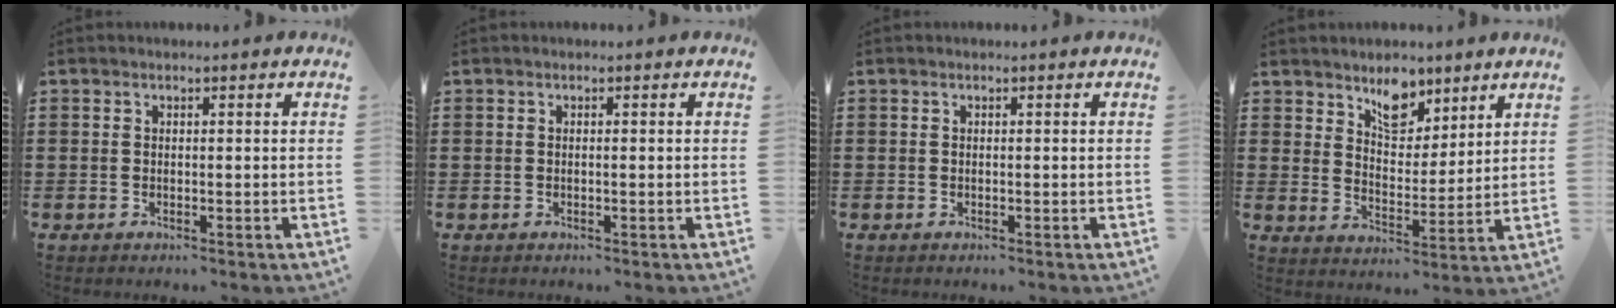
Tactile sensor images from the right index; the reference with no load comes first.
{"total": 0.0}
{"total": 0.0}
{"total": 7.4, "force": [5.4, 3.9, 3.2], "torque": [-0.061, -0.011, 0.096]}